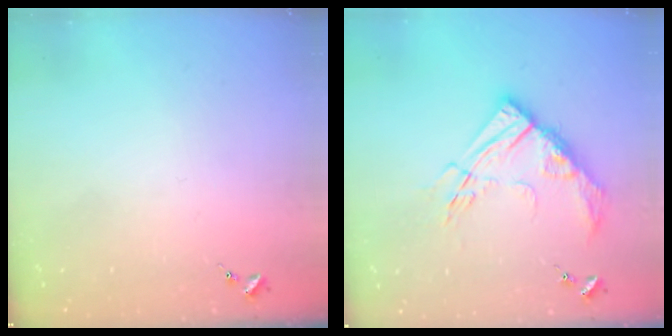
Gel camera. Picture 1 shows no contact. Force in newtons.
{"total": 15.4, "press": 15.3, "slide": 1.6}